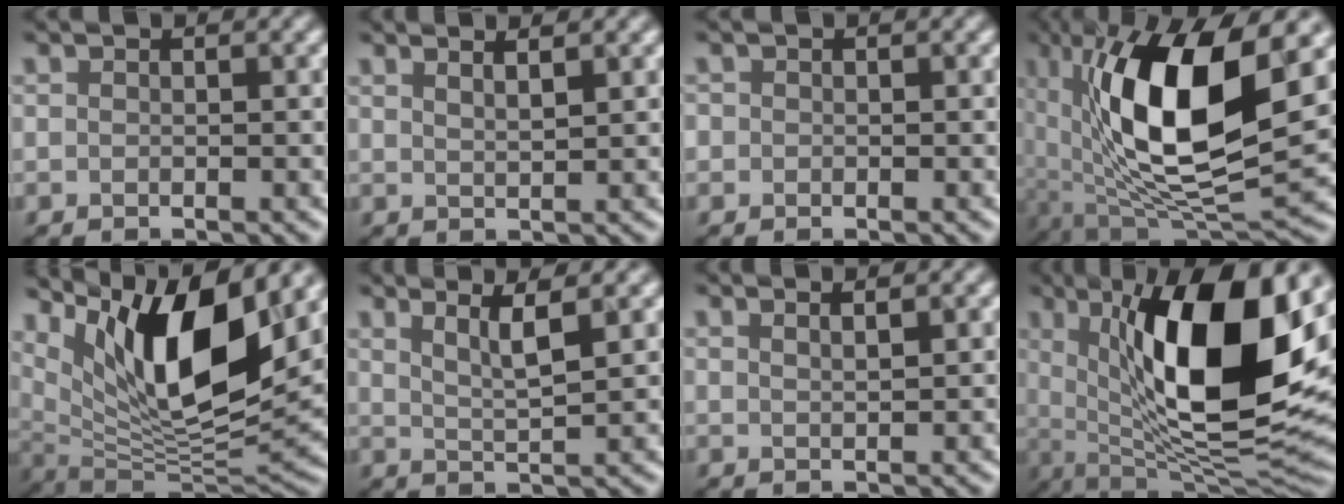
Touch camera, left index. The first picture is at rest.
{"total": 2.5, "force": [1.8, 0.8, 1.5], "torque": [-0.002, 0.008, 0.007]}
{"total": 0.6, "force": [0.0, 0.6, 0.0], "torque": [0.006, -0.002, -0.004]}
{"total": 14.1, "force": [3.1, 5.7, 12.6], "torque": [-0.213, -0.010, 0.052]}
{"total": 12.7, "force": [5.8, 4.2, 10.5], "torque": [-0.178, -0.012, 0.112]}
{"total": 3.3, "force": [1.9, 0.5, 2.6], "torque": [-0.035, -0.002, 0.036]}
{"total": 1.8, "force": [1.3, 0.6, 1.1], "torque": [-0.001, 0.005, 0.005]}
{"total": 15.4, "force": [3.9, 5.4, 13.9], "torque": [-0.199, -0.011, 0.059]}